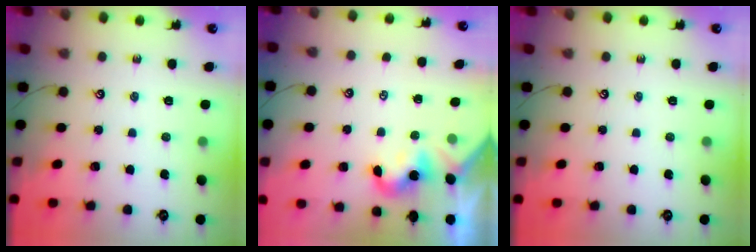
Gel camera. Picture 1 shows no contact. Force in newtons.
{"total": 0.0}
{"total": 0.0}